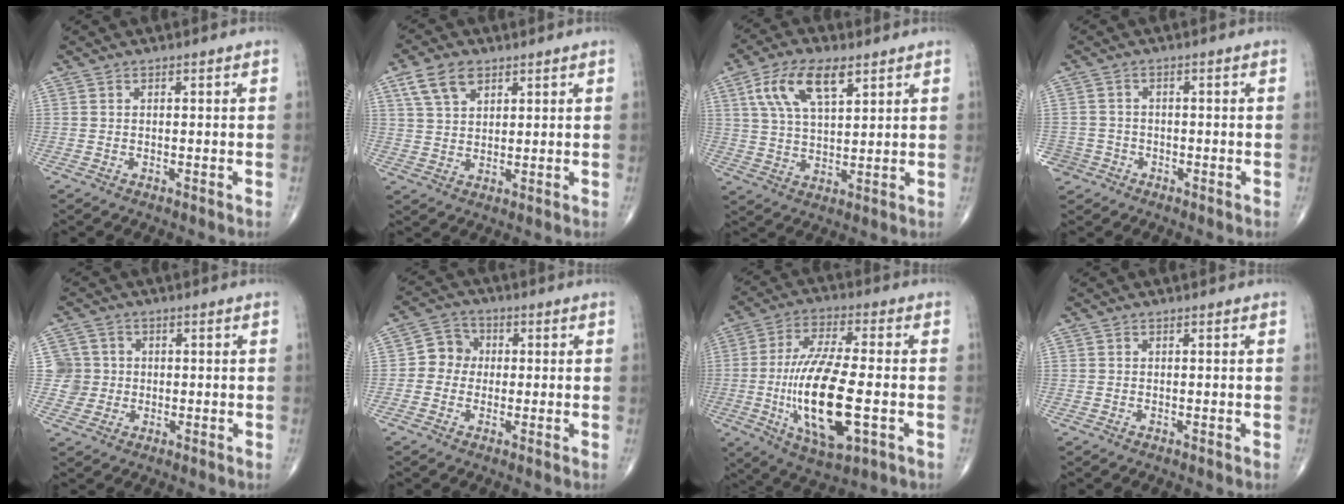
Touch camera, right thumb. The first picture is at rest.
{"total": 7.1, "force": [3.8, 4.3, 4.1], "torque": [-0.067, -0.008, 0.075]}
{"total": 11.5, "force": [5.4, 5.1, 8.8], "torque": [-0.160, -0.009, 0.103]}
{"total": 3.8, "force": [-2.1, 3.2, -0.2], "torque": [0.014, 0.015, -0.041]}
{"total": 4.9, "force": [0.2, 4.9, 0.2], "torque": [0.029, 0.008, -0.001]}
{"total": 5.4, "force": [-0.2, 4.9, 2.2], "torque": [-0.011, 0.014, -0.017]}
{"total": 18.7, "force": [-3.5, 6.2, 17.3], "torque": [-0.342, 0.001, -0.053]}
{"total": 0.0}